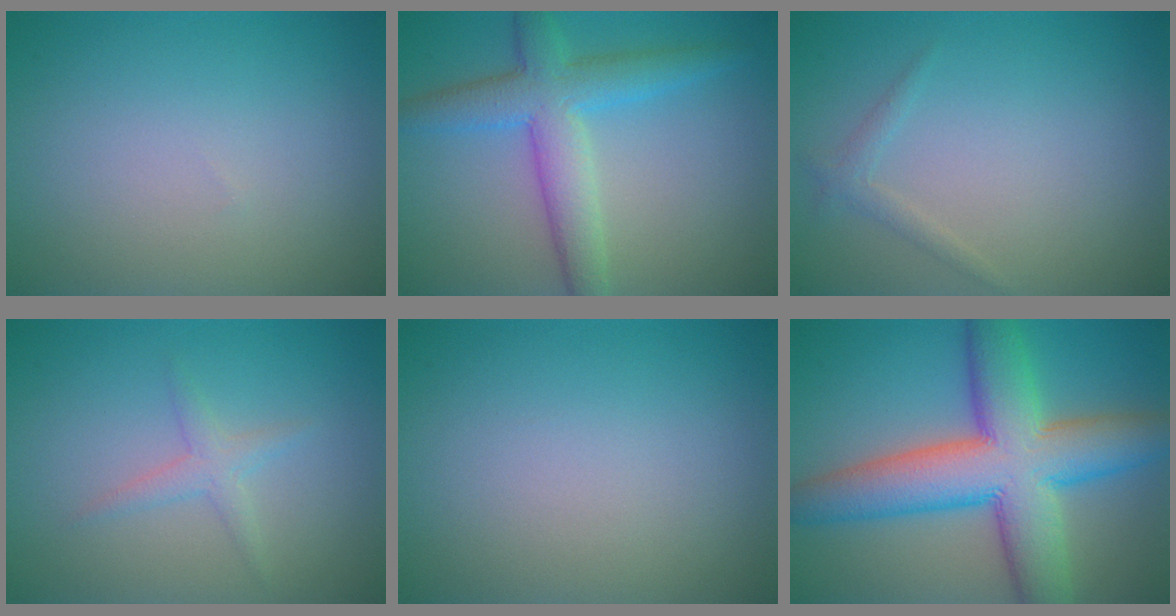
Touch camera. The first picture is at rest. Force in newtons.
{"total": 5.6, "press": 5.6, "slide": 0.1}
{"total": 1.1, "press": 1.1, "slide": 0.1}
{"total": 1.6, "press": 1.6, "slide": 0.1}
{"total": 0.0}
{"total": 11.2, "press": 11.2, "slide": 0.7}